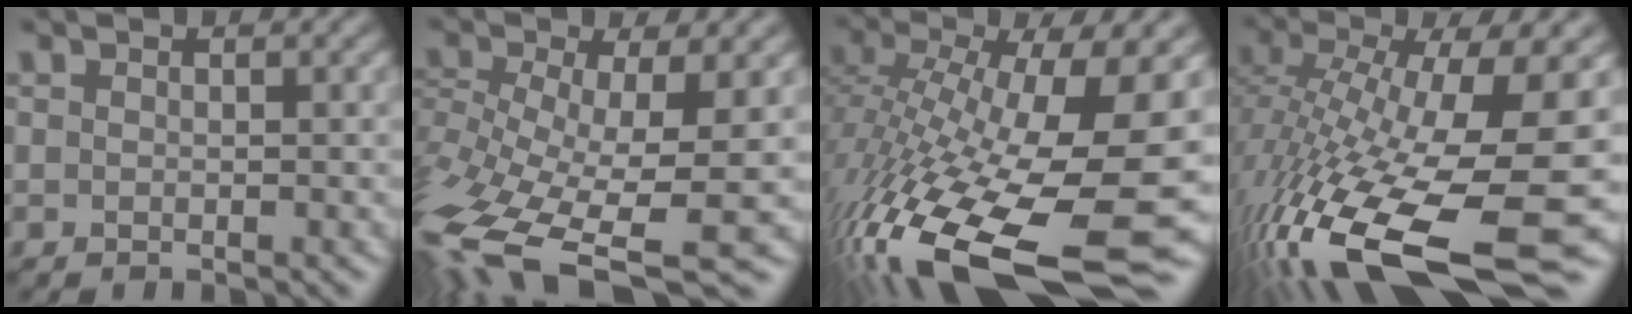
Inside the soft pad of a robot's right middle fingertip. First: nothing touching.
{"total": 13.2, "force": [-6.8, 4.5, 10.4], "torque": [-0.241, -0.022, -0.105]}
{"total": 18.0, "force": [-5.6, 6.7, 15.8], "torque": [-0.307, -0.026, -0.098]}
{"total": 17.4, "force": [-5.6, 6.1, 15.3], "torque": [-0.310, -0.017, -0.099]}